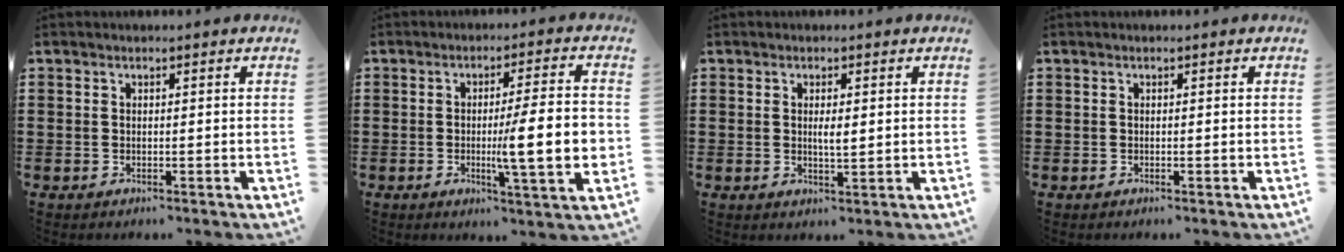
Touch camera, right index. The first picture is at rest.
{"total": 11.2, "force": [-1.2, 1.5, 11.0], "torque": [-0.161, -0.011, -0.023]}
{"total": 2.2, "force": [0.3, 0.5, 2.1], "torque": [-0.040, 0.002, 0.003]}
{"total": 0.0}